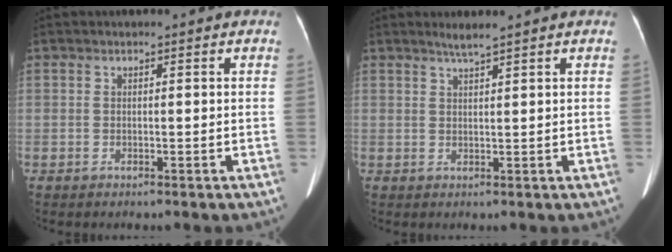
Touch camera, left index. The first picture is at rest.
{"total": 1.7, "force": [1.4, -0.5, 0.8], "torque": [-0.019, 0.001, 0.031]}